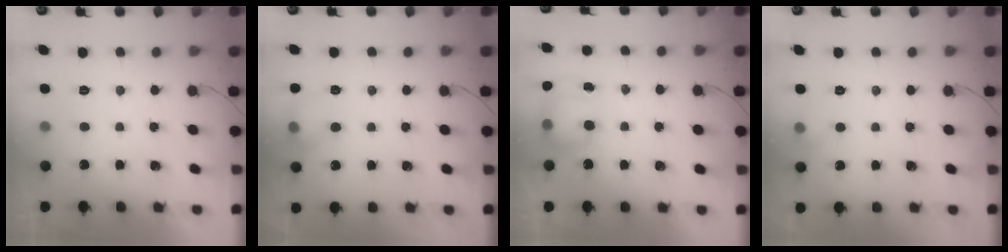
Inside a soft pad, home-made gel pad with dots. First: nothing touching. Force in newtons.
{"total": 8.5, "press": 8.4, "slide": 1.4}
{"total": 8.0, "press": 7.8, "slide": 1.8}
{"total": 5.2, "press": 5.1, "slide": 1.2}